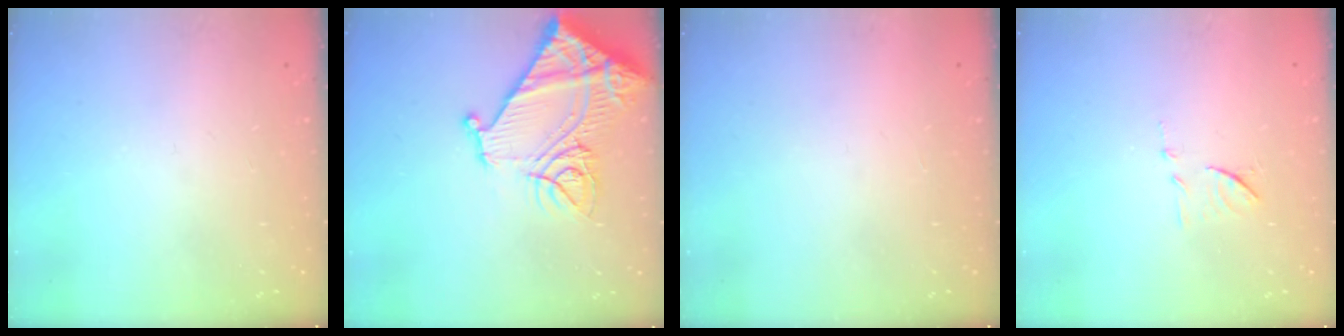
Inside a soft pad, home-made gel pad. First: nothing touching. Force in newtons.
{"total": 18.3, "press": 18.1, "slide": 2.2}
{"total": 1.5, "press": 1.5, "slide": 0.1}
{"total": 8.1, "press": 8.0, "slide": 0.7}